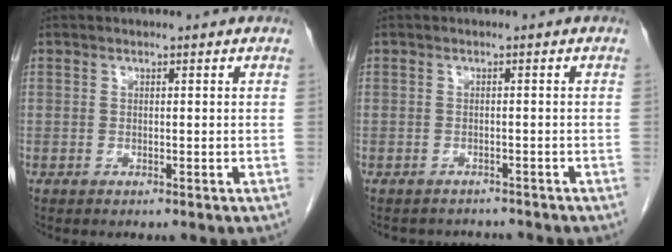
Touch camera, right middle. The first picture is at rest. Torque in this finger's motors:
{"motor_torque": [-0.04, 0.05, -0.16, 0.00]}